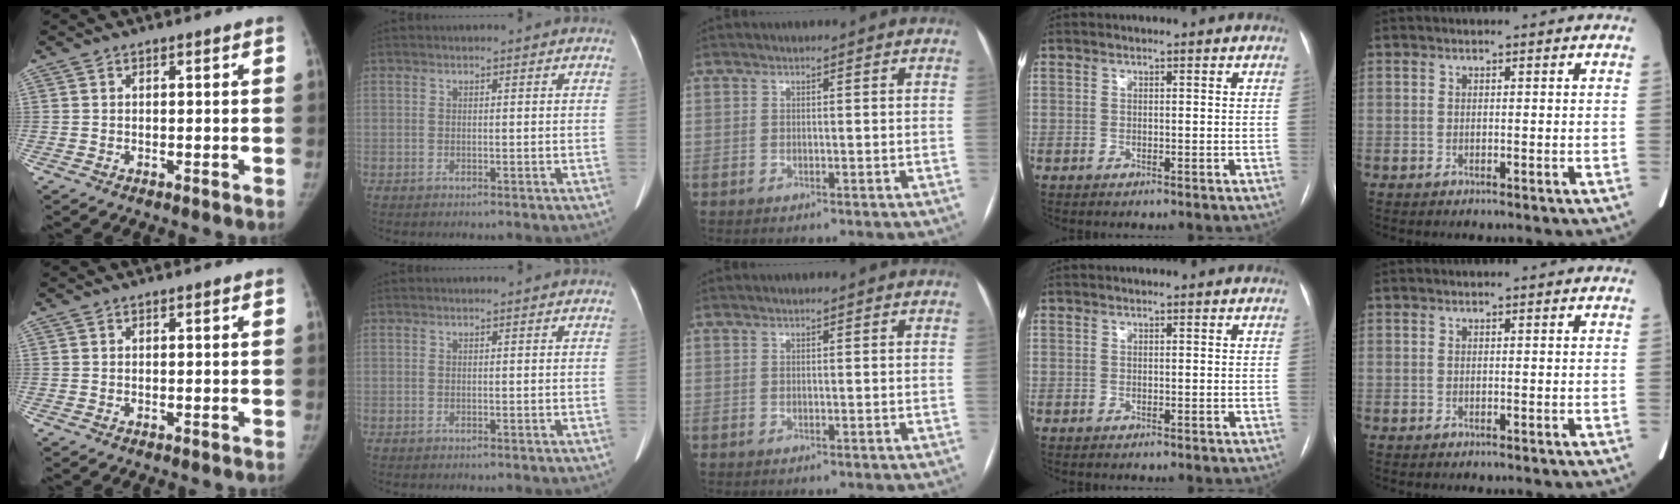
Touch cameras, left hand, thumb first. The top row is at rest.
{}